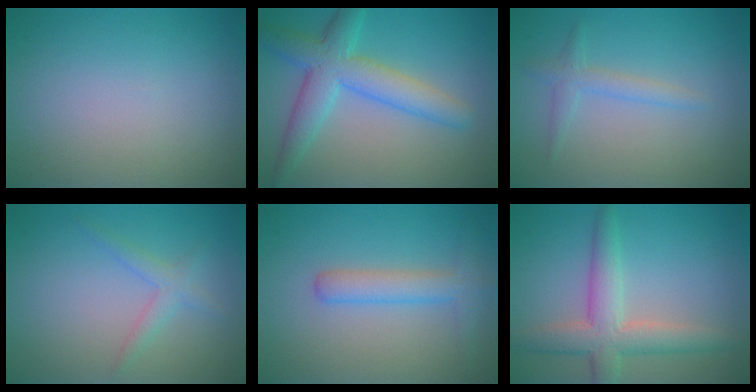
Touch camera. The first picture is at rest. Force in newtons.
{"total": 5.8, "press": 5.8, "slide": 0.2}
{"total": 1.8, "press": 1.7, "slide": 0.1}
{"total": 1.8, "press": 1.8, "slide": 0.1}
{"total": 3.0, "press": 3.0, "slide": 0.1}
{"total": 4.9, "press": 4.9, "slide": 0.2}